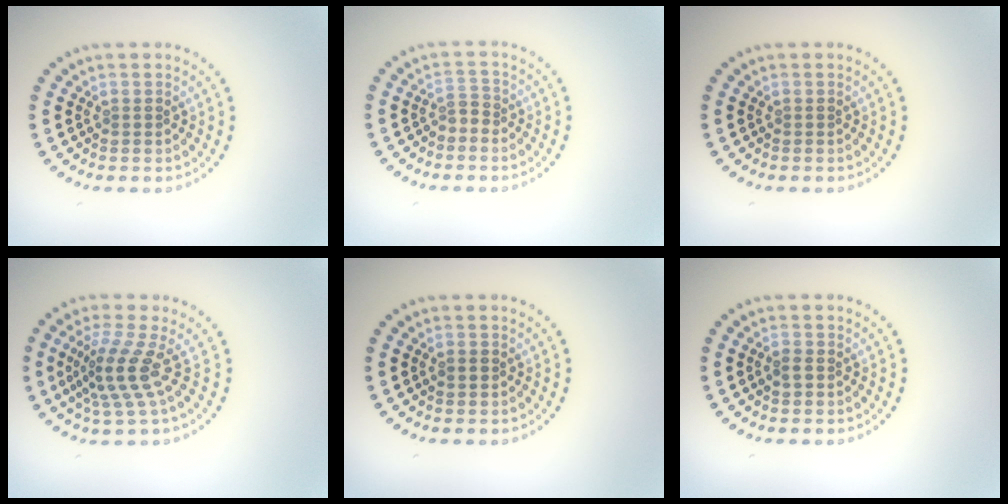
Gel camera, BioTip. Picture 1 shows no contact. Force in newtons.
{"total": 1.3, "press": 1.0, "slide": 0.8}
{"total": 0.0}
{"total": 4.0, "press": 2.8, "slide": 2.9}
{"total": 0.7, "press": 0.7, "slide": 0.1}
{"total": 1.0, "press": 1.0, "slide": 0.1}